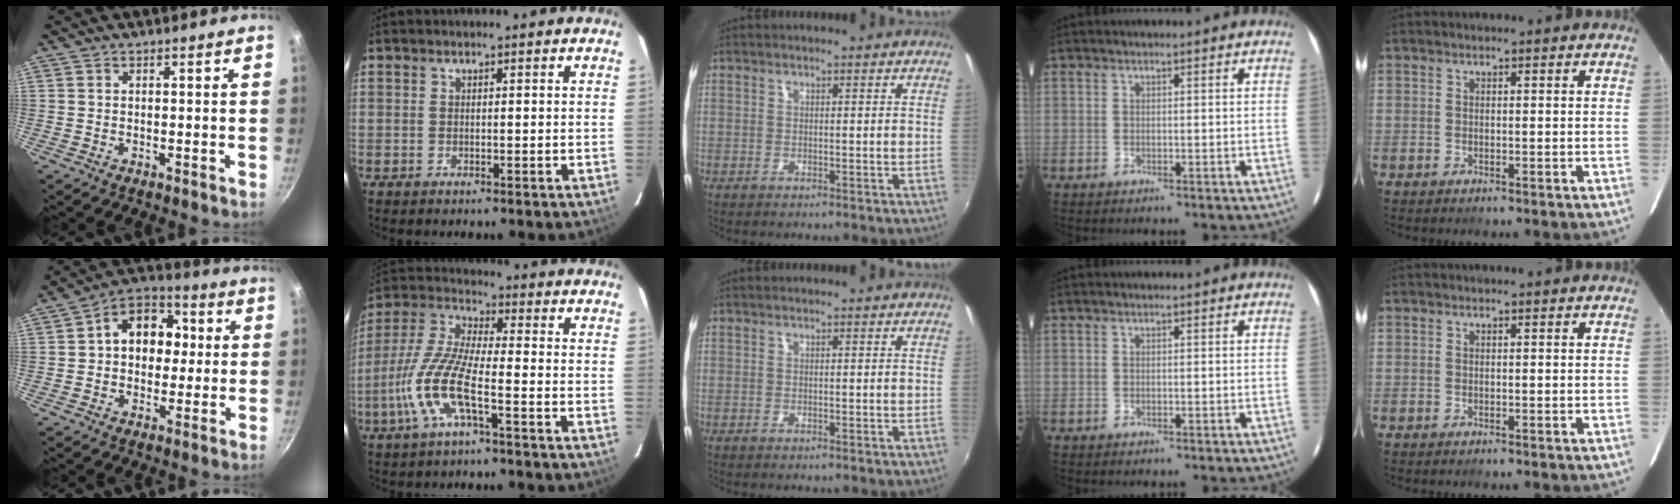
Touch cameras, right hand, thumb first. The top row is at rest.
{"thumb": {"total": 12.0, "force": [1.2, 9.2, 7.6], "torque": [-0.064, 0.028, 0.000]}, "index": {"total": 11.7, "force": [-4.8, 2.1, 10.5], "torque": [-0.234, -0.004, -0.099]}}